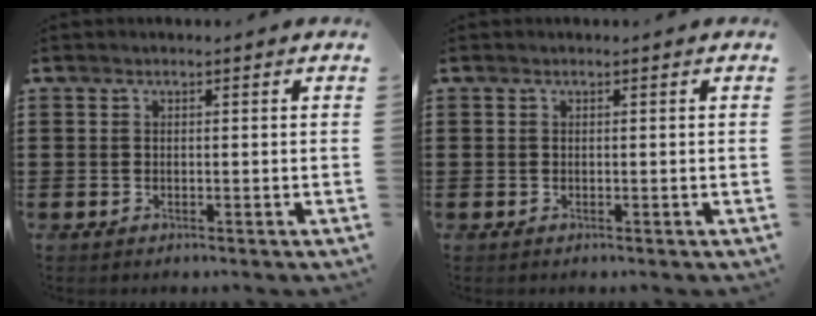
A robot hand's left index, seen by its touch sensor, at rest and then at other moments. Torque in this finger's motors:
{"motor_torque": [0.00, 0.00, 0.00, -0.01]}